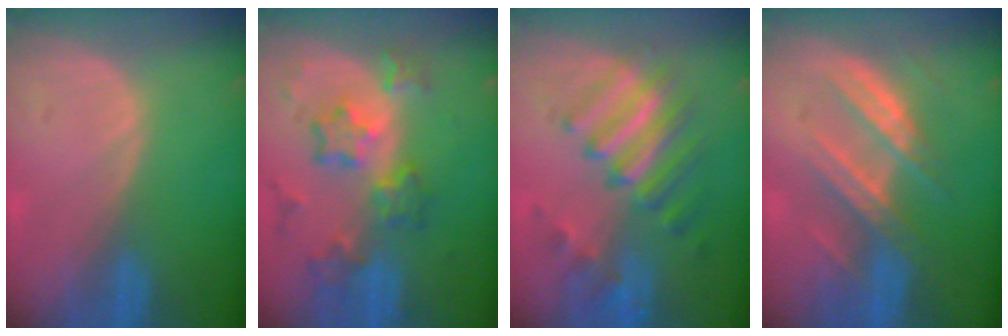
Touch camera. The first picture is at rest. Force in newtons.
{"total": 8.7, "press": 7.6, "slide": 4.2}
{"total": 9.5, "press": 8.4, "slide": 4.5}
{"total": 7.5, "press": 7.2, "slide": 2.0}